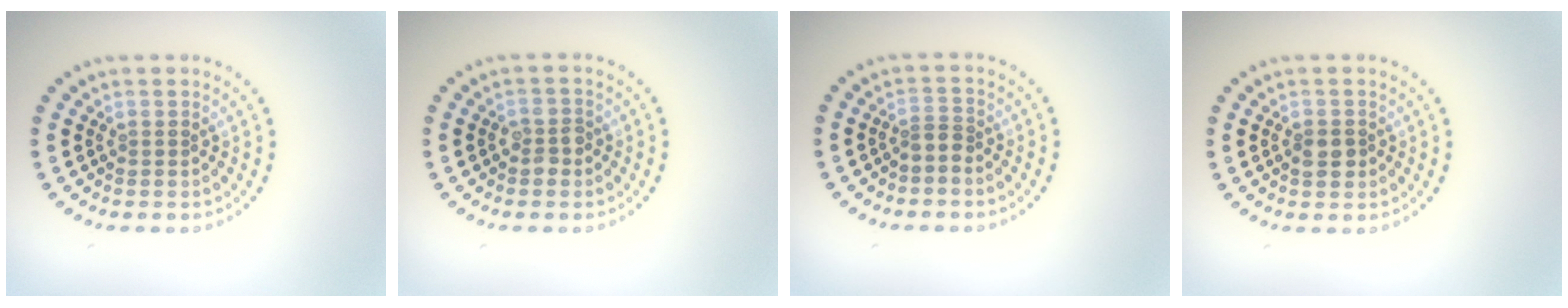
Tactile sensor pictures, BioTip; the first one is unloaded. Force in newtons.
{"total": 1.7, "press": 1.7, "slide": 0.3}
{"total": 1.3, "press": 0.9, "slide": 0.9}
{"total": 1.6, "press": 1.6, "slide": 0.3}